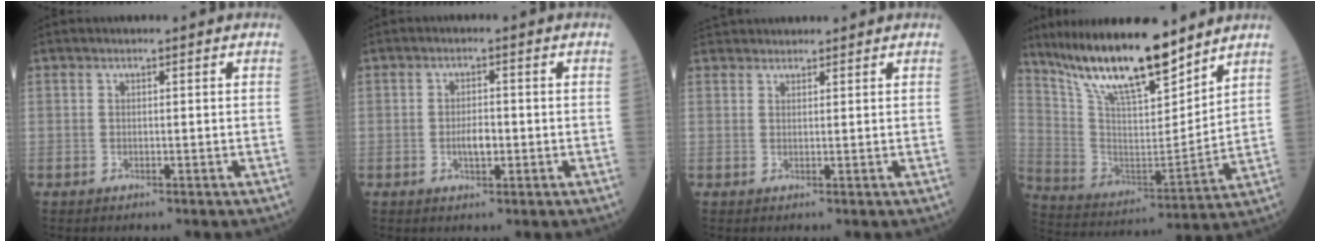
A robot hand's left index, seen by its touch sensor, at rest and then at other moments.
{"total": 2.8, "force": [-0.6, 1.1, 2.5], "torque": [-0.049, 0.002, -0.009]}
{"total": 3.1, "force": [2.9, 0.7, 0.4], "torque": [-0.003, 0.030, 0.047]}
{"total": 18.2, "force": [14.5, 3.4, 10.5], "torque": [-0.189, -0.004, 0.269]}